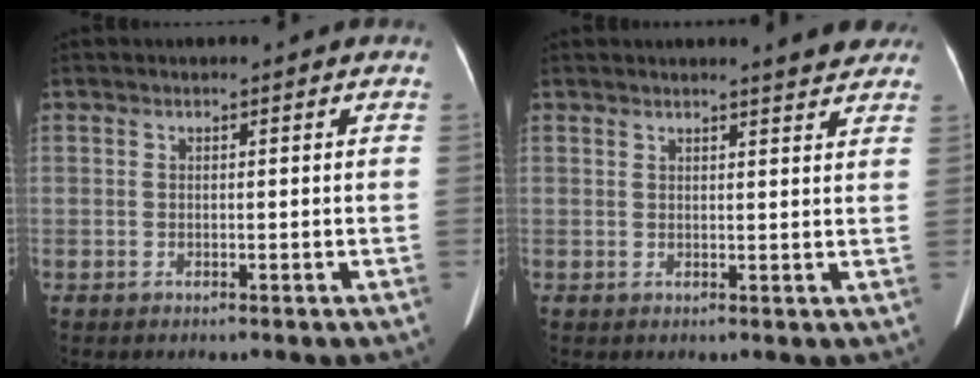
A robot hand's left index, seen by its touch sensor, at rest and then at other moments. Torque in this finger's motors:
{"motor_torque": [-0.34, -0.32, 0.00, 0.04]}